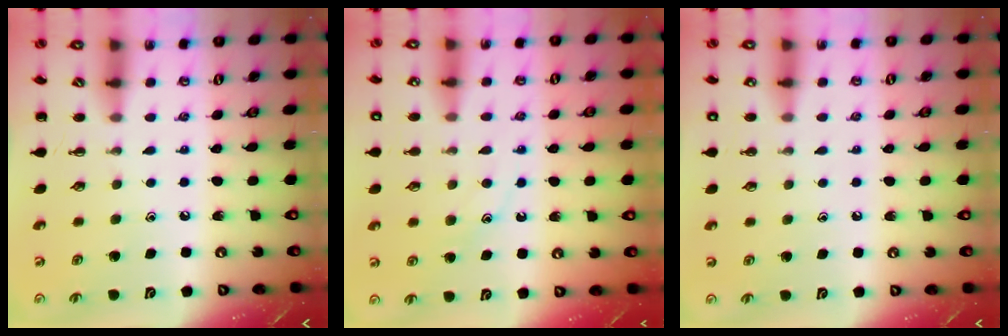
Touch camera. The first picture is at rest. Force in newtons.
{"total": 10.9, "press": 10.9, "slide": 1.0}
{"total": 1.4, "press": 1.4, "slide": 0.1}